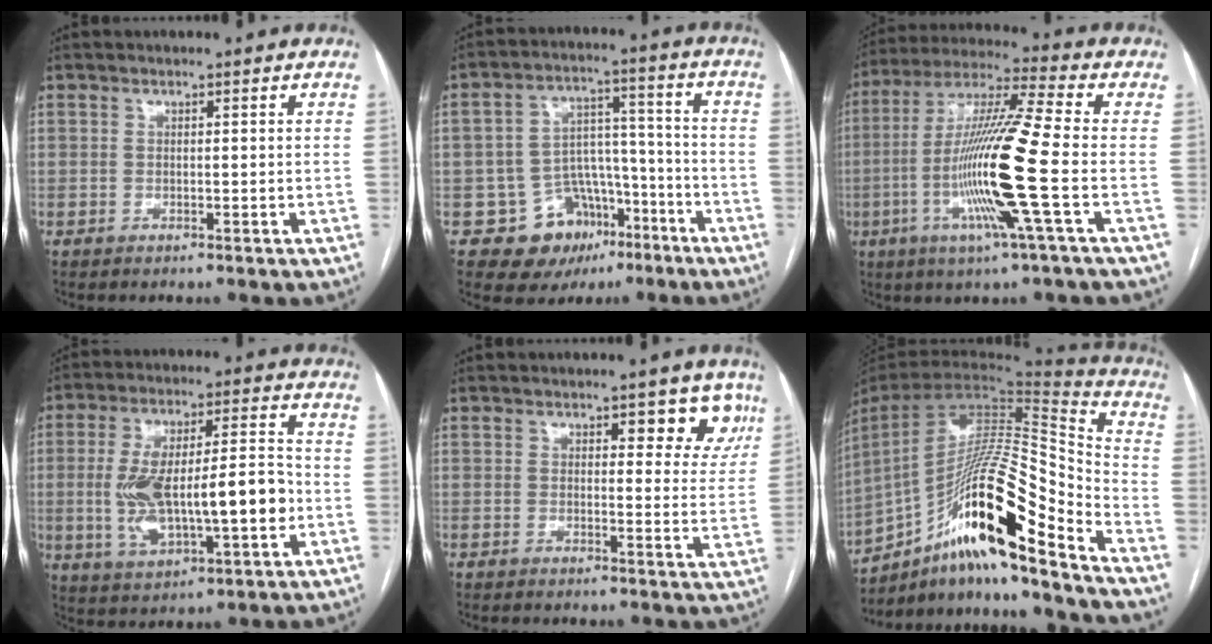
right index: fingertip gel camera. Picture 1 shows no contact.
{"total": 11.1, "force": [-5.9, 8.6, 3.7], "torque": [-0.042, 0.048, -0.080]}
{"total": 16.6, "force": [-3.9, -1.2, 16.1], "torque": [-0.319, -0.012, -0.087]}
{"total": 17.1, "force": [-2.1, 4.8, 16.3], "torque": [-0.299, 0.020, -0.023]}
{"total": 5.7, "force": [3.5, 2.5, 3.7], "torque": [-0.021, -0.004, 0.035]}
{"total": 24.2, "force": [-14.5, 2.6, 19.2], "torque": [-0.332, 0.007, -0.252]}